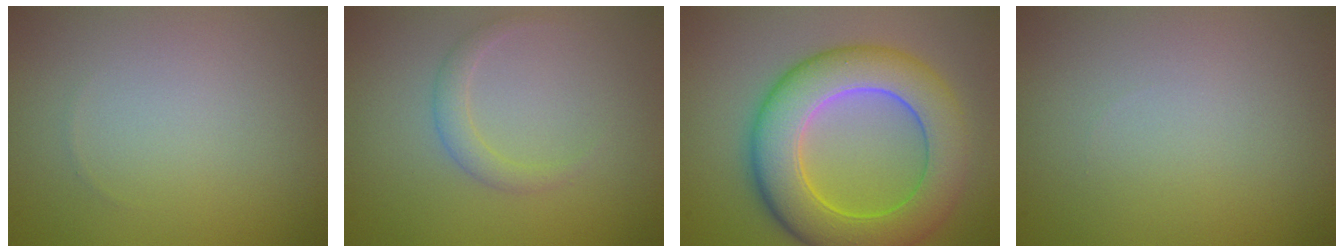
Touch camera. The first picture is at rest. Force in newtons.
{"total": 1.5, "press": 1.5, "slide": 0.0}
{"total": 9.3, "press": 9.3, "slide": 0.1}
{"total": 0.0}